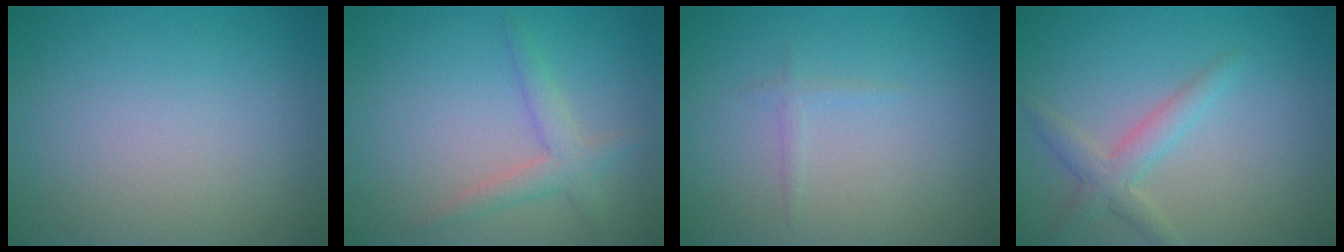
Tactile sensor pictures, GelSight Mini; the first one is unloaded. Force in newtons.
{"total": 2.4, "press": 2.4, "slide": 0.1}
{"total": 0.7, "press": 0.7, "slide": 0.1}
{"total": 2.5, "press": 2.5, "slide": 0.2}